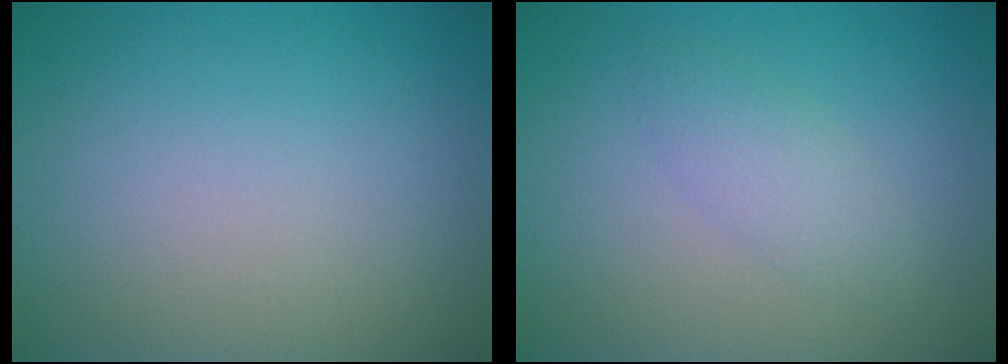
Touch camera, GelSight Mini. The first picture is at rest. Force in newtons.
{"total": 1.8, "press": 1.8, "slide": 0.2}